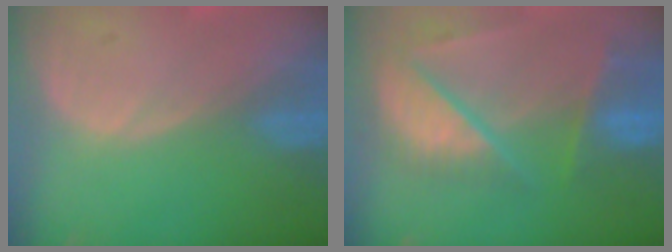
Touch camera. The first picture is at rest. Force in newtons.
{"total": 9.7, "press": 8.3, "slide": 4.9}